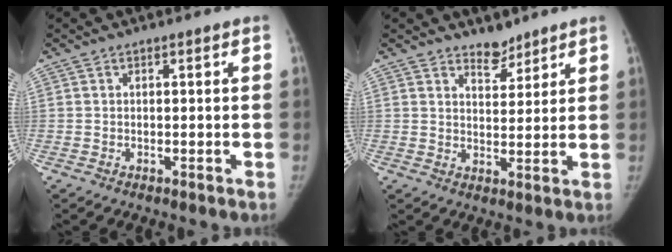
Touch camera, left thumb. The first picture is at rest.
{"total": 4.2, "force": [3.6, 1.9, 1.1], "torque": [0.004, -0.030, 0.060]}